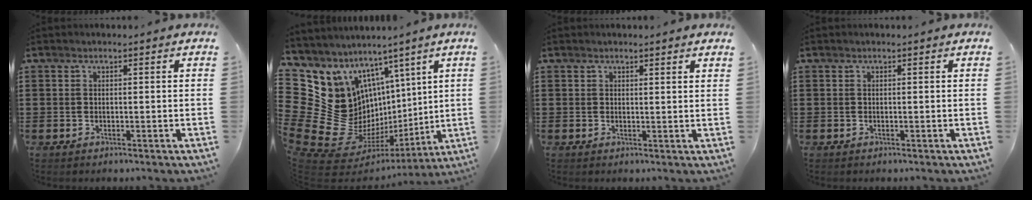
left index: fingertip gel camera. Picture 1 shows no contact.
{"total": 18.7, "force": [0.2, 16.7, 8.4], "torque": [-0.233, -0.060, 0.058]}
{"total": 1.2, "force": [1.1, 0.1, 0.2], "torque": [-0.006, 0.000, 0.022]}
{"total": 0.0}